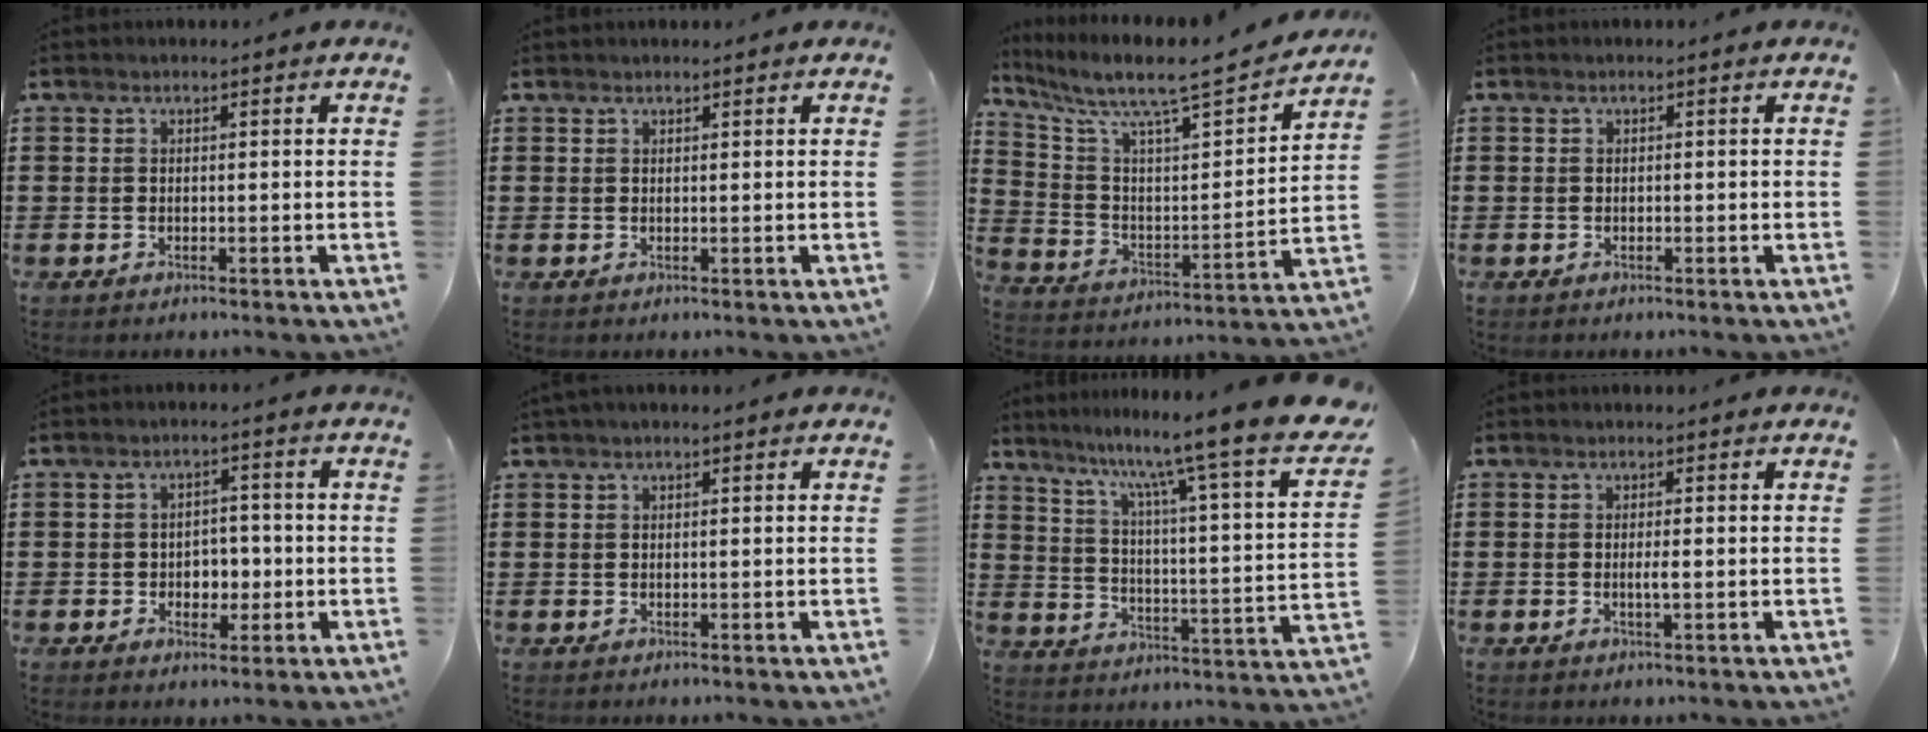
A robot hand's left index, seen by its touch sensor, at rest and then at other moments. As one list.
[{"total": 0.5, "force": [0.5, 0.1, 0.2], "torque": [-0.005, -0.001, 0.010]}, {"total": 7.6, "force": [6.4, 0.7, 4.0], "torque": [-0.110, -0.057, 0.099]}, {"total": 0.0}, {"total": 3.5, "force": [-0.8, 2.8, 2.0], "torque": [-0.039, 0.003, -0.022]}, {"total": 0.7, "force": [0.4, 0.1, 0.6], "torque": [-0.010, 0.002, 0.006]}, {"total": 10.3, "force": [8.5, -1.6, 5.6], "torque": [-0.124, -0.079, 0.125]}, {"total": 1.5, "force": [-0.2, 0.1, 1.5], "torque": [-0.028, -0.004, -0.003]}]